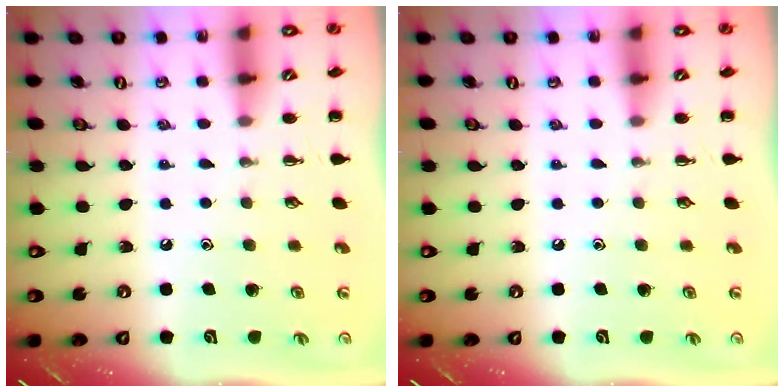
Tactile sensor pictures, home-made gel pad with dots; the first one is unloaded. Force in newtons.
{"total": 0.0}